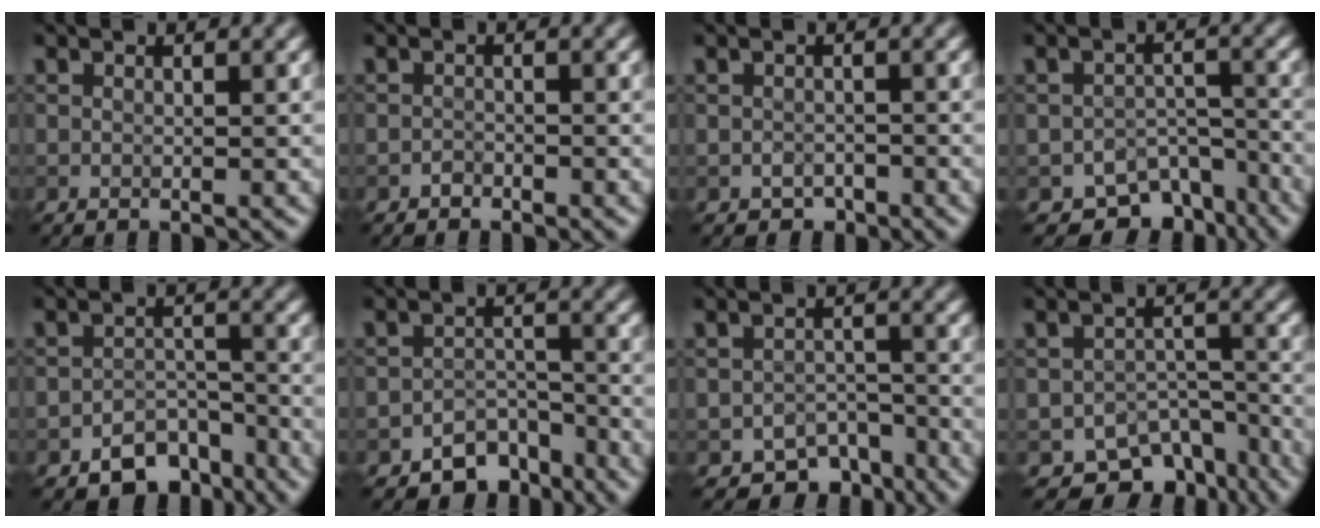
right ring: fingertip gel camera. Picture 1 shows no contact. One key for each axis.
{"total": 0.8, "fx": -0.6, "fy": 0.4, "fz": 0.0, "tx": 0.004, "ty": 0.001, "tz": -0.011}
{"total": 1.2, "fx": -0.8, "fy": 0.9, "fz": 0.3, "tx": 0.000, "ty": -0.001, "tz": -0.015}
{"total": 6.1, "fx": -4.6, "fy": 3.4, "fz": 2.1, "tx": -0.013, "ty": -0.009, "tz": -0.064}
{"total": 4.8, "fx": -3.5, "fy": 2.7, "fz": 1.8, "tx": -0.009, "ty": -0.004, "tz": -0.052}
{"total": 4.4, "fx": -3.4, "fy": 2.4, "fz": 1.3, "tx": 0.000, "ty": -0.002, "tz": -0.051}
{"total": 4.6, "fx": -3.5, "fy": 2.6, "fz": 1.6, "tx": -0.008, "ty": -0.004, "tz": -0.051}
{"total": 7.1, "fx": -5.2, "fy": 4.1, "fz": 2.5, "tx": -0.015, "ty": -0.014, "tz": -0.071}